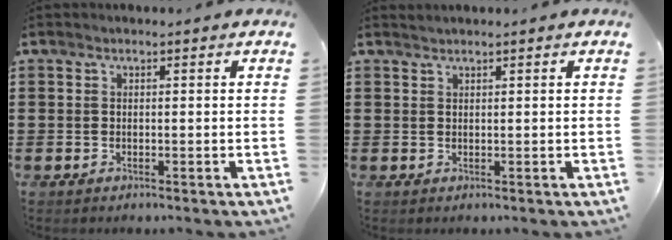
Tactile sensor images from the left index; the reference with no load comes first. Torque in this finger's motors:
{"motor_torque": [0.02, 0.04, -0.07, 0.01]}